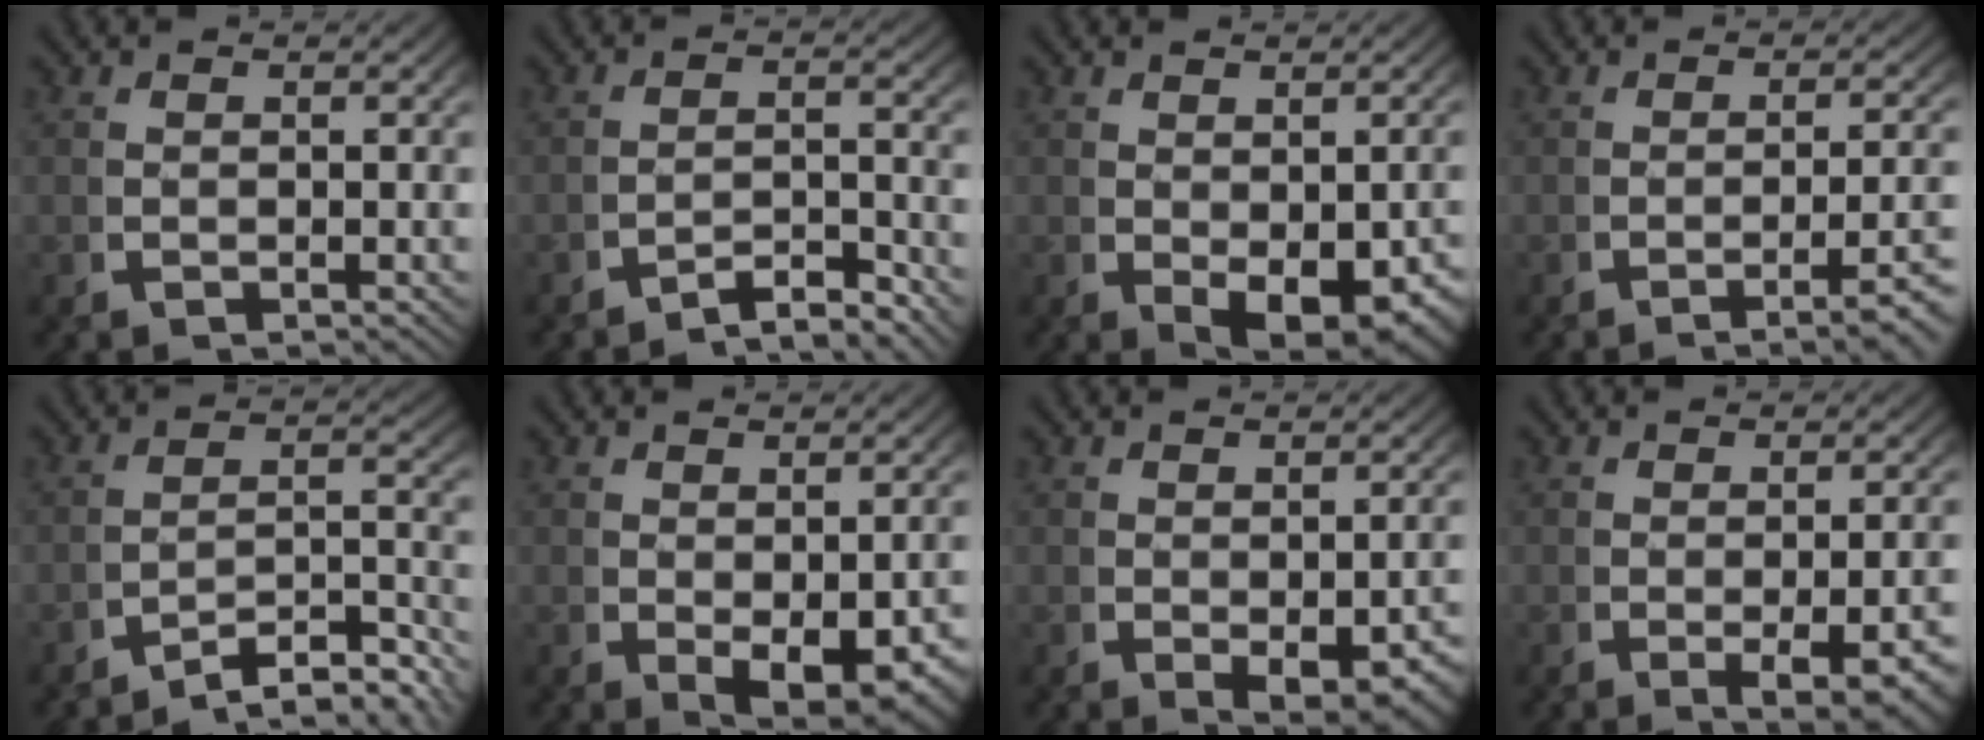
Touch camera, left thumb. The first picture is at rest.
{"total": 3.1, "force": [-2.9, 0.3, 1.2], "torque": [-0.010, -0.002, -0.055]}
{"total": 5.0, "force": [-1.0, 2.8, 4.0], "torque": [-0.074, -0.031, 0.009]}
{"total": 4.3, "force": [-2.4, 0.6, 3.5], "torque": [-0.044, 0.006, -0.039]}
{"total": 6.4, "force": [-4.6, 2.4, 3.8], "torque": [-0.054, -0.017, -0.068]}
{"total": 4.6, "force": [-0.9, 2.5, 3.7], "torque": [-0.070, -0.028, 0.009]}
{"total": 3.8, "force": [-0.9, 2.0, 3.1], "torque": [-0.058, -0.022, 0.001]}
{"total": 4.3, "force": [-1.4, 1.5, 3.8], "torque": [-0.064, -0.011, -0.013]}